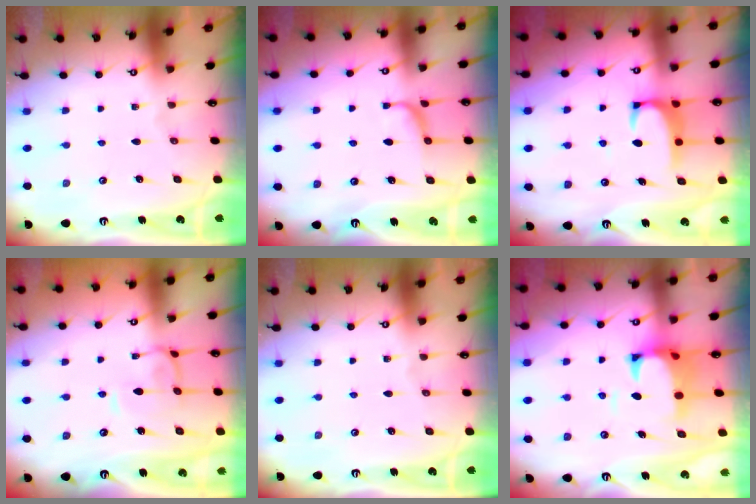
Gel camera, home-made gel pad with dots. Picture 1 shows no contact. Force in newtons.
{"total": 0.7, "press": 0.3, "slide": 0.6}
{"total": 2.0, "press": 2.0, "slide": 0.3}
{"total": 0.7, "press": 0.4, "slide": 0.5}
{"total": 0.0}
{"total": 2.6, "press": 2.4, "slide": 1.1}